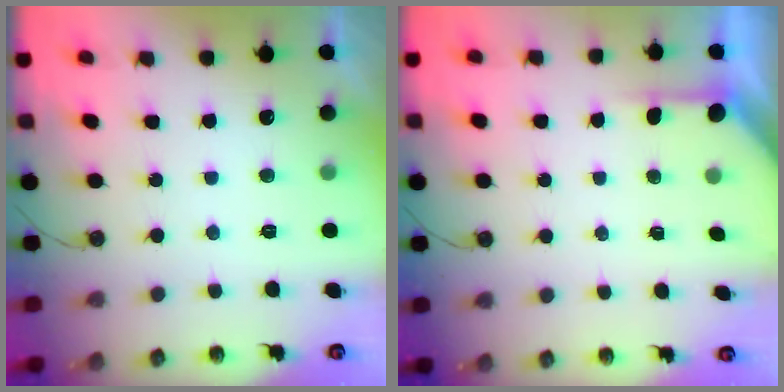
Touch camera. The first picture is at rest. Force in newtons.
{"total": 2.2, "press": 2.2, "slide": 0.3}